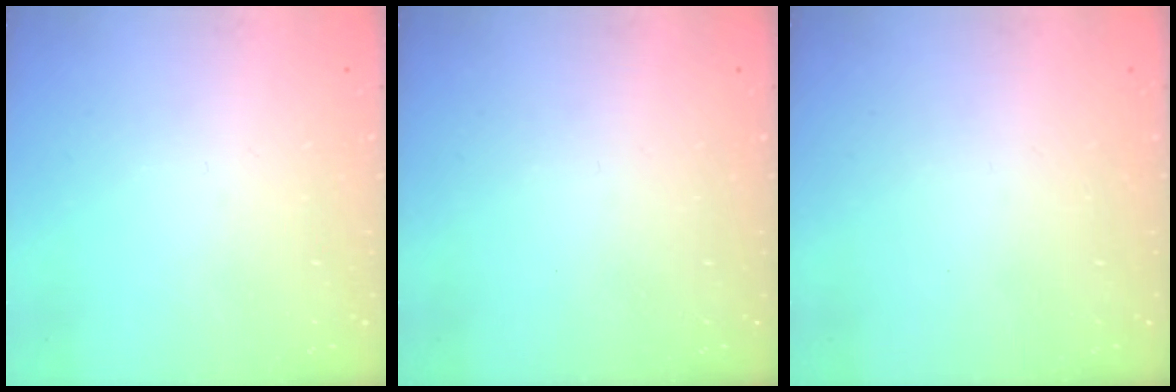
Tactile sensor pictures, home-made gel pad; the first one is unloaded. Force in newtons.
{"total": 0.0}
{"total": 1.5, "press": 1.5, "slide": 0.1}